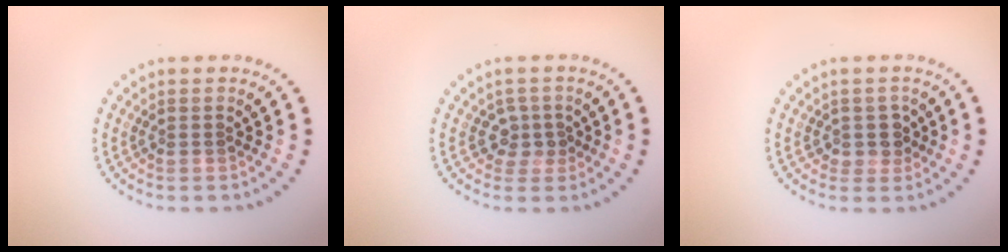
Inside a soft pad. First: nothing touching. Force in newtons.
{"total": 1.8, "press": 1.4, "slide": 1.1}
{"total": 1.9, "press": 1.6, "slide": 1.1}